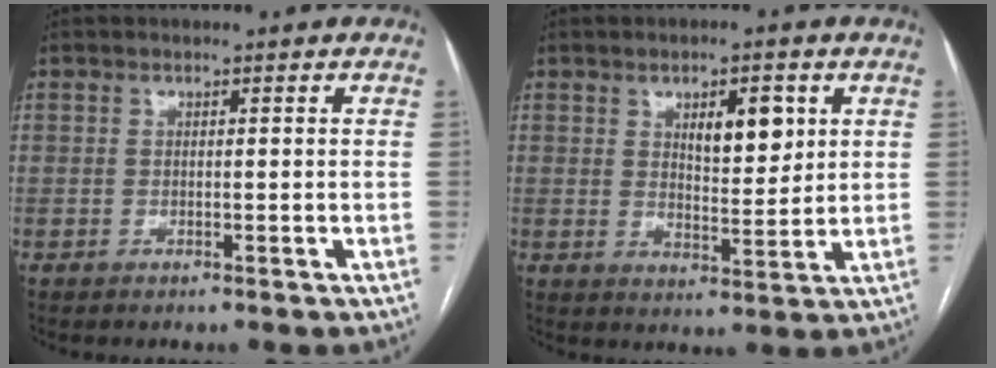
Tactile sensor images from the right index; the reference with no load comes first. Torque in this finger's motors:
{"motor_torque": [0.66, 0.64, 0.17, 0.05]}